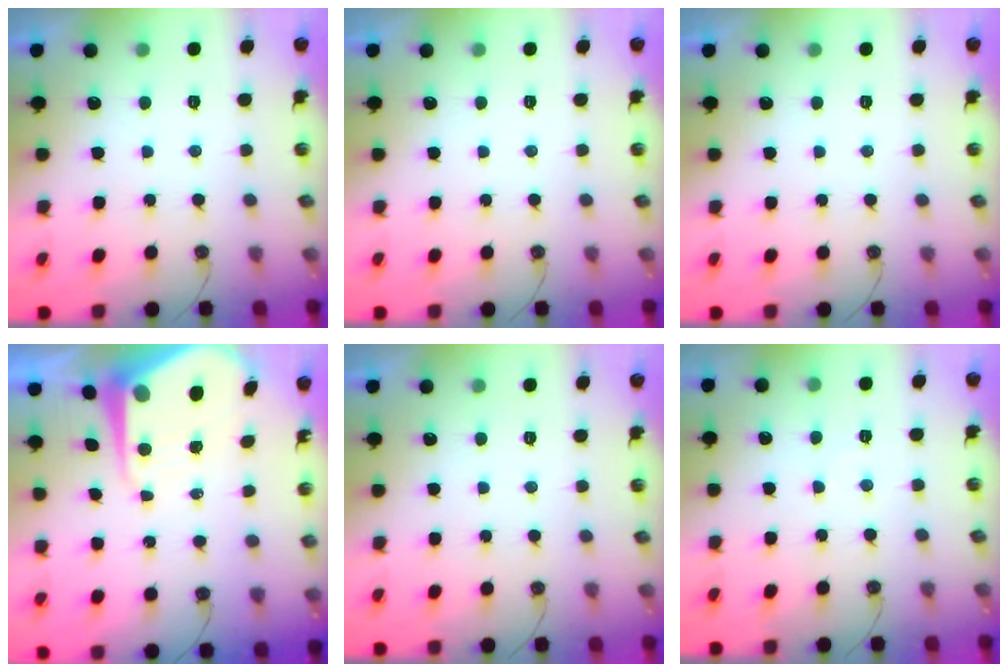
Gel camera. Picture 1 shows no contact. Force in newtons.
{"total": 0.0}
{"total": 0.0}
{"total": 10.2, "press": 10.2, "slide": 1.0}
{"total": 0.0}
{"total": 2.9, "press": 2.9, "slide": 0.5}